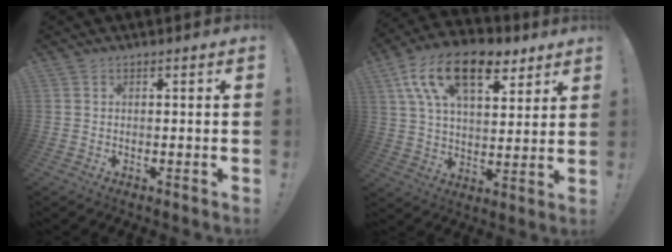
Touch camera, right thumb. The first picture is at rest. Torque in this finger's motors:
{"motor_torque": [1.70, 2.96, 0.68, -0.20, 0.51]}